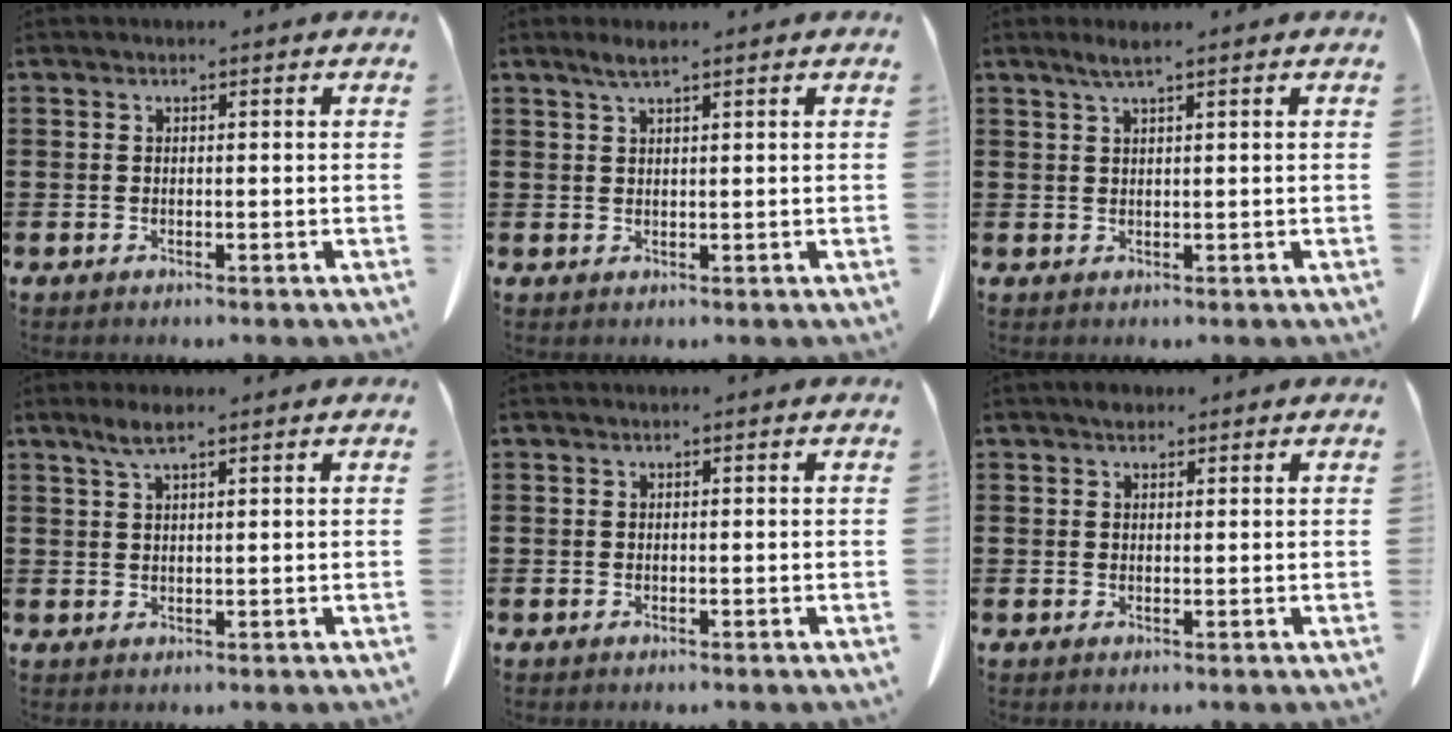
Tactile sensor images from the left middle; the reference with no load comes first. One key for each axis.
{"total": 2.3, "fx": 1.6, "fy": 0.2, "fz": 1.7, "tx": -0.034, "ty": 0.001, "tz": 0.028}
{"total": 2.1, "fx": 1.4, "fy": -0.1, "fz": 1.6, "tx": -0.033, "ty": -0.002, "tz": 0.026}
{"total": 3.1, "fx": 2.0, "fy": 0.5, "fz": 2.3, "tx": -0.049, "ty": 0.002, "tz": 0.036}
{"total": 0.0}
{"total": 1.5, "fx": 1.1, "fy": 0.8, "fz": 0.6, "tx": -0.006, "ty": 0.000, "tz": 0.020}